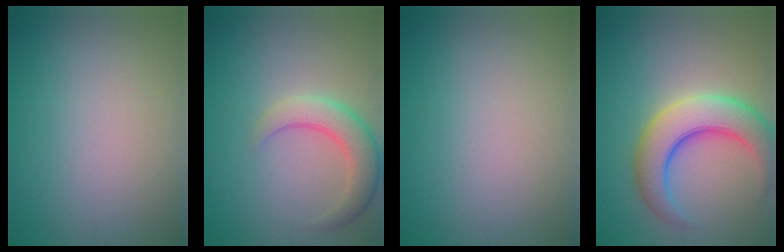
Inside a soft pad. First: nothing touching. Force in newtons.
{"total": 4.0, "press": 3.9, "slide": 0.3}
{"total": 0.0}
{"total": 6.9, "press": 6.9, "slide": 0.3}